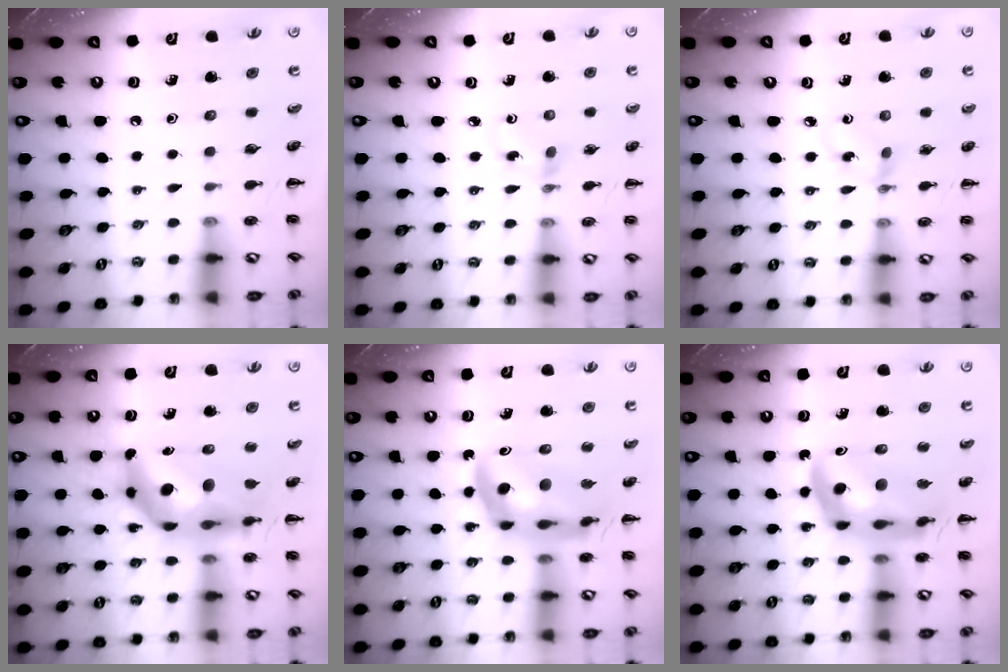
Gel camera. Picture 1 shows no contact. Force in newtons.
{"total": 2.8, "press": 2.6, "slide": 1.0}
{"total": 2.9, "press": 2.8, "slide": 0.6}
{"total": 13.4, "press": 12.7, "slide": 4.2}
{"total": 13.9, "press": 13.4, "slide": 3.9}
{"total": 13.9, "press": 13.4, "slide": 3.9}